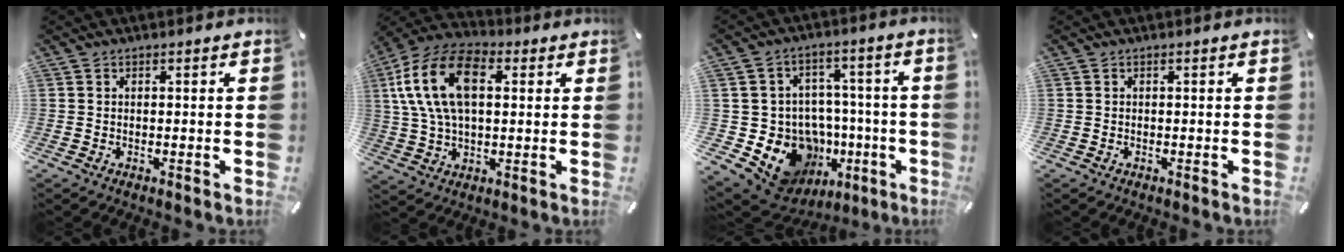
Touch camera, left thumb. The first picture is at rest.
{"total": 16.9, "force": [4.5, 10.2, 12.7], "torque": [-0.288, 0.013, 0.078]}
{"total": 15.4, "force": [-6.1, 12.7, 6.2], "torque": [-0.097, 0.026, -0.074]}
{"total": 0.0}